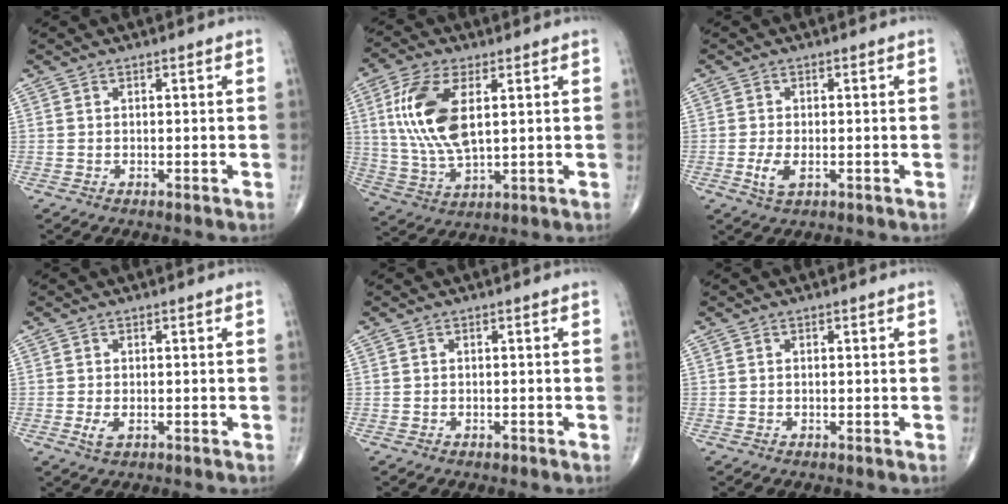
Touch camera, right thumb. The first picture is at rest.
{"total": 14.2, "force": [3.3, 6.6, 12.2], "torque": [-0.257, -0.008, 0.071]}
{"total": 3.3, "force": [-0.9, 1.6, 2.8], "torque": [-0.059, -0.004, -0.016]}
{"total": 2.1, "force": [-0.5, 1.1, 1.7], "torque": [-0.035, -0.003, -0.010]}
{"total": 0.5, "force": [-0.4, 0.3, 0.2], "torque": [-0.002, 0.000, -0.008]}
{"total": 0.0}